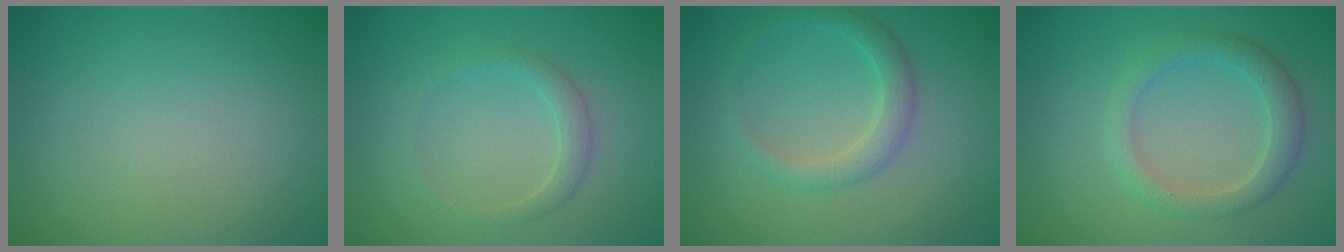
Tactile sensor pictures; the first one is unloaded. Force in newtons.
{"total": 1.5, "press": 1.5, "slide": 0.0}
{"total": 2.2, "press": 2.2, "slide": 0.1}
{"total": 2.6, "press": 2.6, "slide": 0.1}